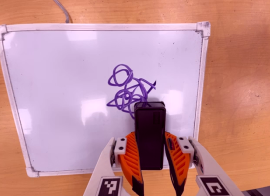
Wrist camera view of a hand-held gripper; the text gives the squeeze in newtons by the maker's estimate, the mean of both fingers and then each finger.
{"total": 6.5, "left": 5.2, "right": 7.8}